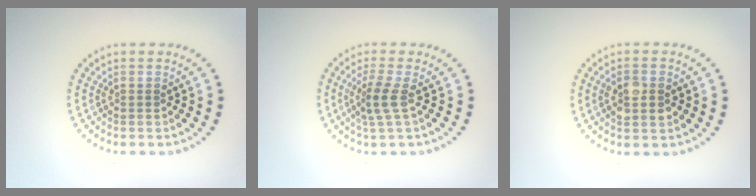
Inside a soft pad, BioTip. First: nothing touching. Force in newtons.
{"total": 2.3, "press": 1.9, "slide": 1.3}
{"total": 2.7, "press": 2.7, "slide": 0.1}